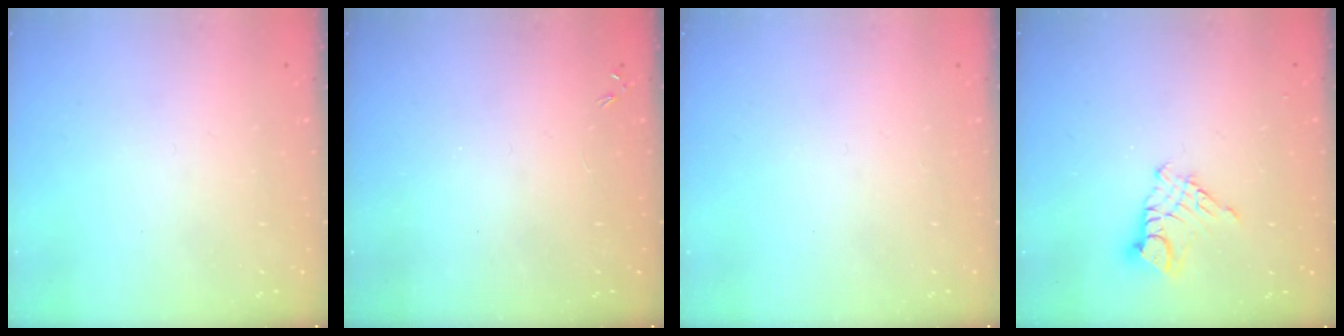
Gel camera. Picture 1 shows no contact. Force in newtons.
{"total": 0.0}
{"total": 0.0}
{"total": 8.7, "press": 8.6, "slide": 0.8}